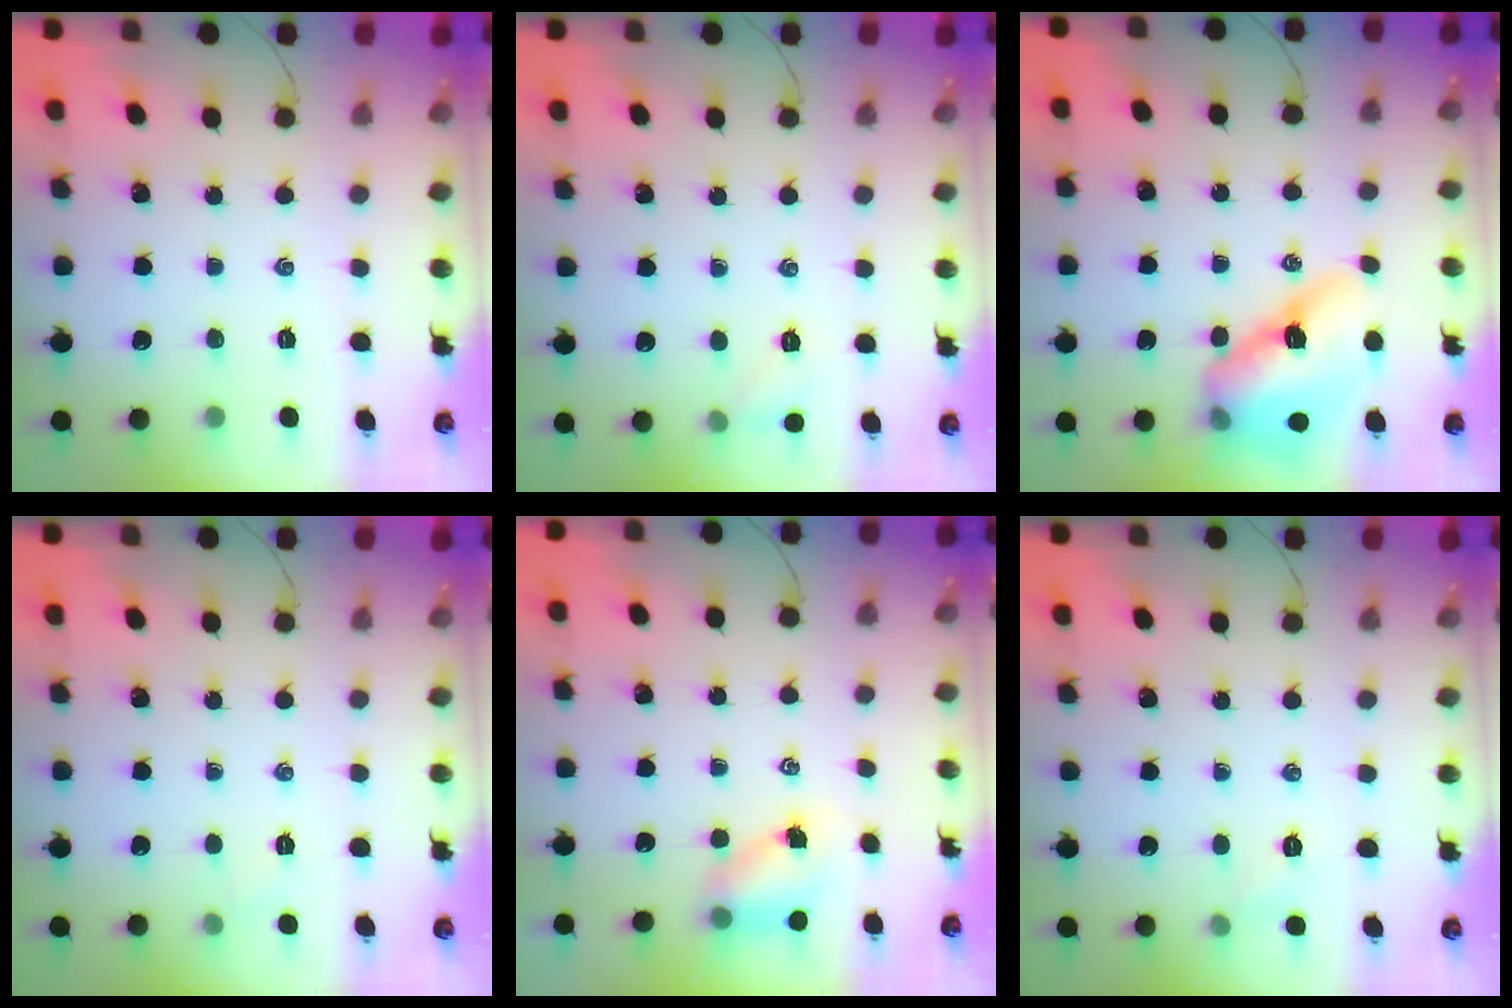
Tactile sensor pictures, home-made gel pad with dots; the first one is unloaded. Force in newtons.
{"total": 5.6, "press": 5.4, "slide": 1.5}
{"total": 15.6, "press": 14.9, "slide": 4.4}
{"total": 3.4, "press": 3.3, "slide": 1.1}
{"total": 5.0, "press": 5.0, "slide": 0.7}
{"total": 4.3, "press": 4.1, "slide": 1.2}